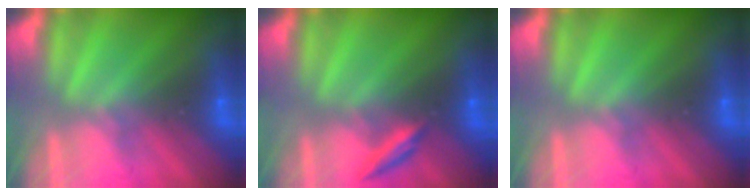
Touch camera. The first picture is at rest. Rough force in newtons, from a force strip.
{"total": 2.2}
{"total": 0.0}